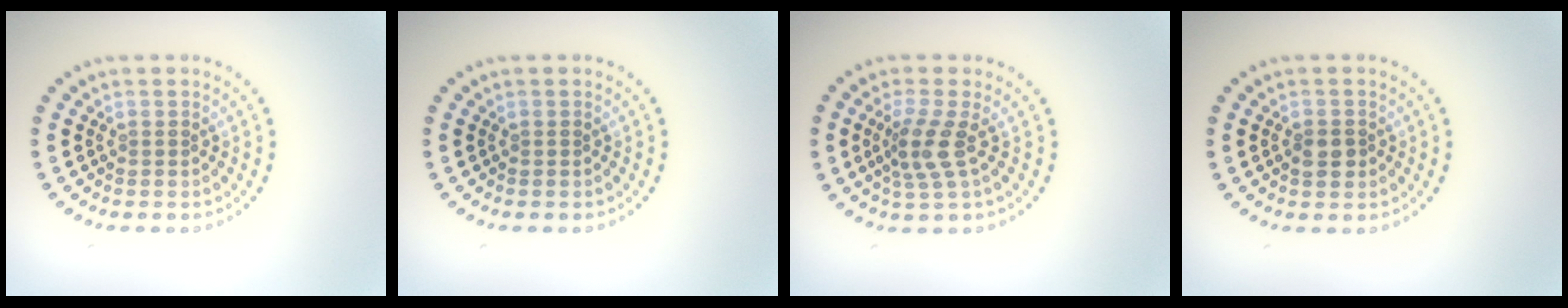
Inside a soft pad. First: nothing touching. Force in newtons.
{"total": 0.0}
{"total": 2.9, "press": 2.2, "slide": 1.8}
{"total": 1.6, "press": 1.6, "slide": 0.3}